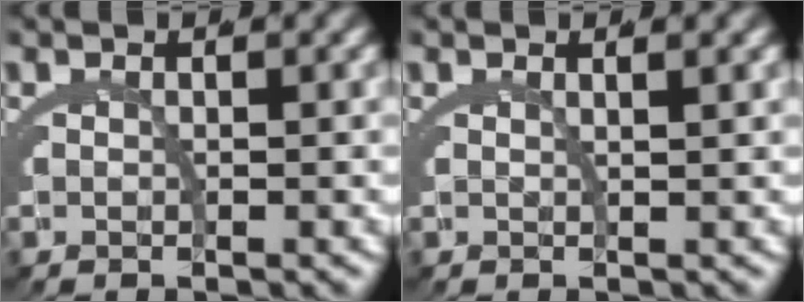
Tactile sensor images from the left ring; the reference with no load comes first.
{"total": 1.1, "force": [0.8, -0.4, 0.6], "torque": [-0.009, 0.001, 0.016]}